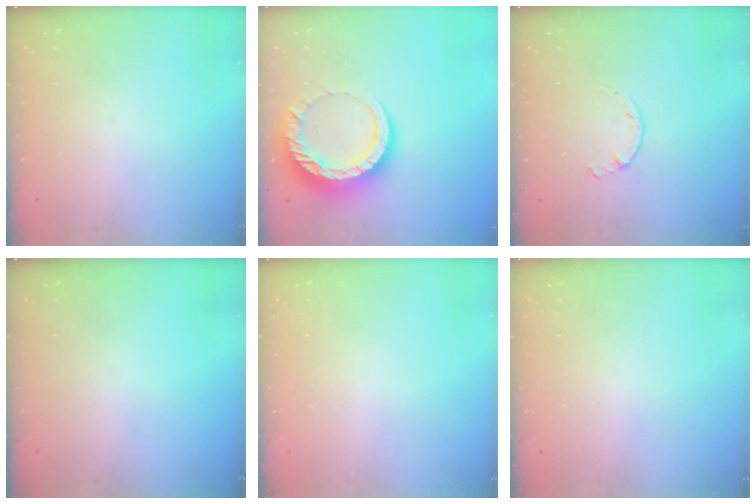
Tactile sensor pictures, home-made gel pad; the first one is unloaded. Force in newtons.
{"total": 14.0, "press": 14.0, "slide": 1.2}
{"total": 0.0}
{"total": 0.0}
{"total": 2.6, "press": 2.6, "slide": 0.2}
{"total": 2.6, "press": 2.6, "slide": 0.2}